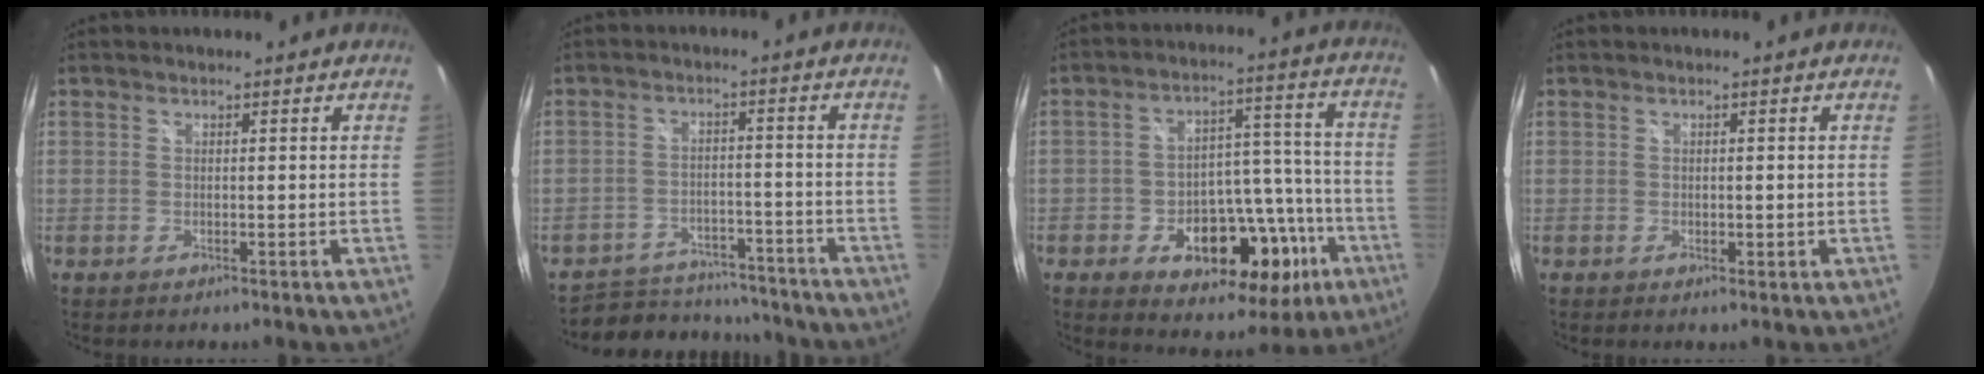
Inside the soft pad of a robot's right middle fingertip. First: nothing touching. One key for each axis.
{"total": 12.5, "fx": -10.9, "fy": 5.5, "fz": 2.8, "tx": -0.072, "ty": 0.020, "tz": -0.142}
{"total": 18.5, "fx": -8.0, "fy": 11.4, "fz": 12.2, "tx": -0.196, "ty": 0.033, "tz": -0.095}
{"total": 1.0, "fx": -0.2, "fy": 0.7, "fz": 0.7, "tx": -0.008, "ty": 0.000, "tz": -0.003}